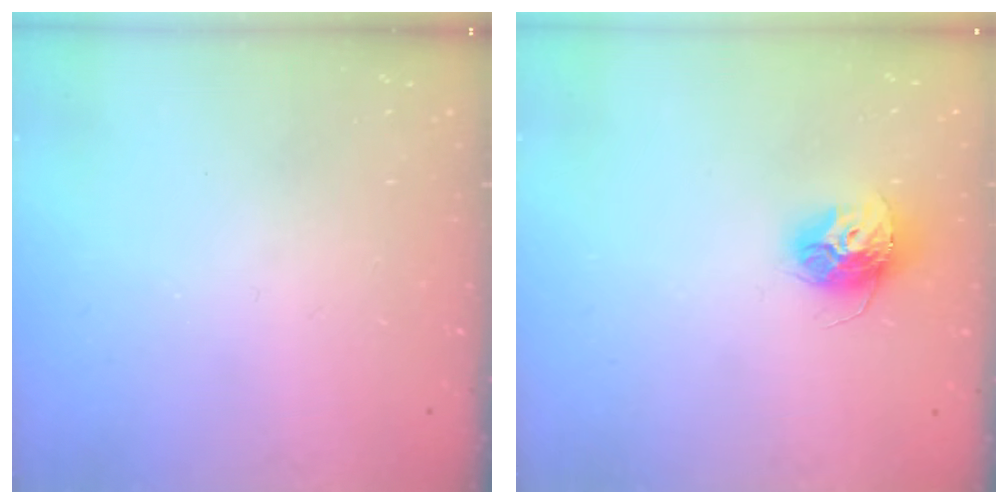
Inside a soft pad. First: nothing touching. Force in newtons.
{"total": 11.3, "press": 11.3, "slide": 1.0}